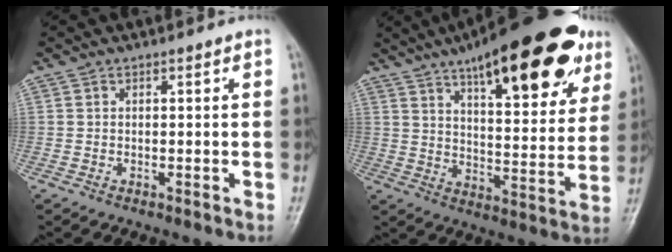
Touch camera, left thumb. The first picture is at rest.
{"total": 26.8, "force": [15.5, 9.0, 19.9], "torque": [-0.254, -0.028, 0.227]}